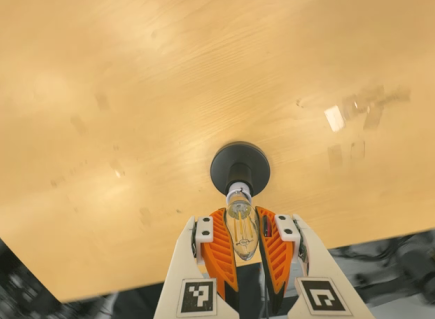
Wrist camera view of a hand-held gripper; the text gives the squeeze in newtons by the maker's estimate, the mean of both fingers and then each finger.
{"total": 23.6, "left": 25.0, "right": 22.2}